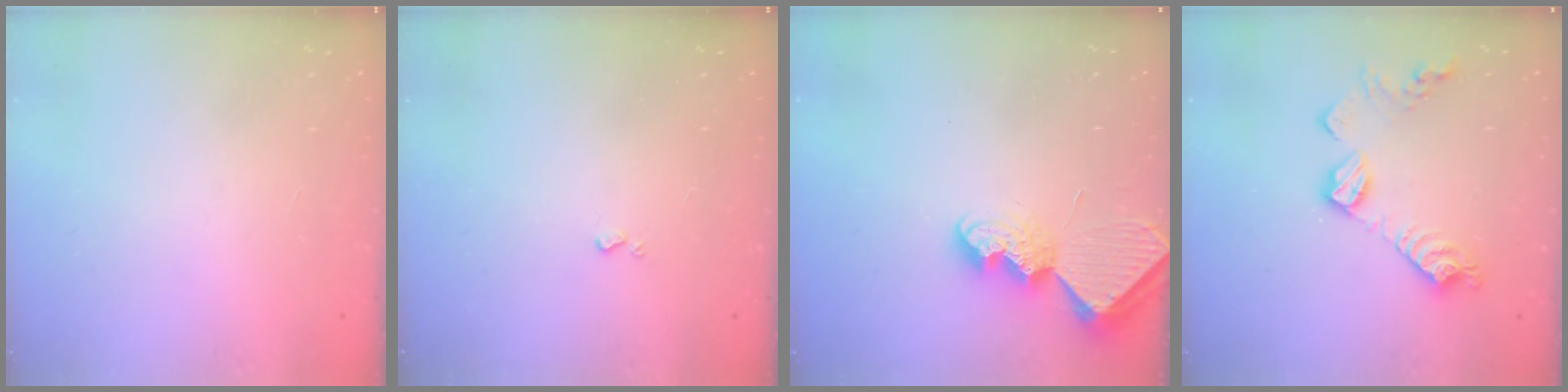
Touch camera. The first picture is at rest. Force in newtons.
{"total": 0.7, "press": 0.7, "slide": 0.2}
{"total": 7.7, "press": 7.7, "slide": 0.5}
{"total": 12.1, "press": 12.1, "slide": 0.5}